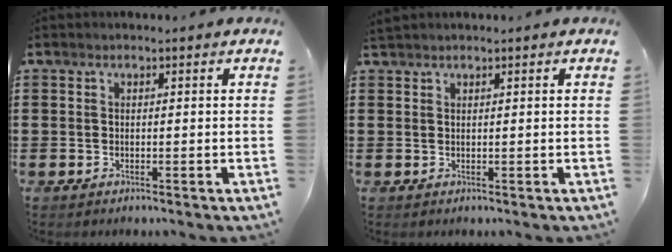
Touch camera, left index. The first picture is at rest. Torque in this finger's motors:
{"motor_torque": [0.00, 0.00, 0.04, 0.00]}